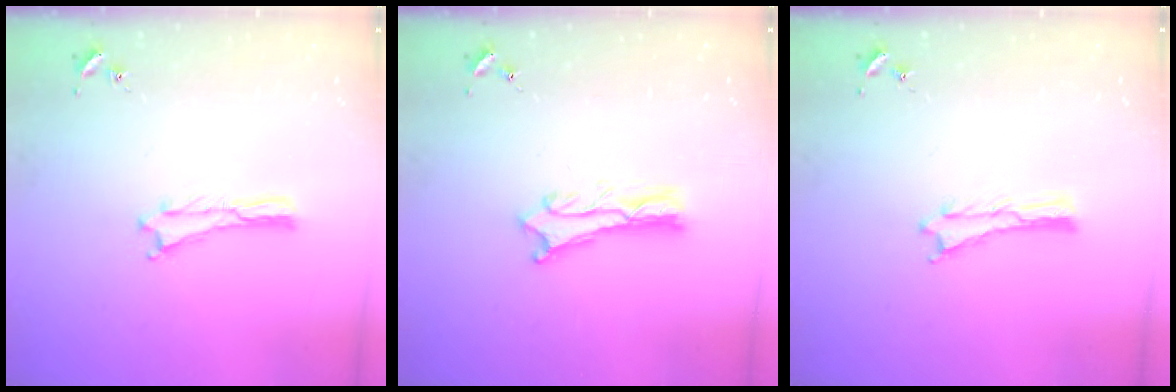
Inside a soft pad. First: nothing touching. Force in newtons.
{"total": 2.6, "press": 2.6, "slide": 0.3}
{"total": 0.0}